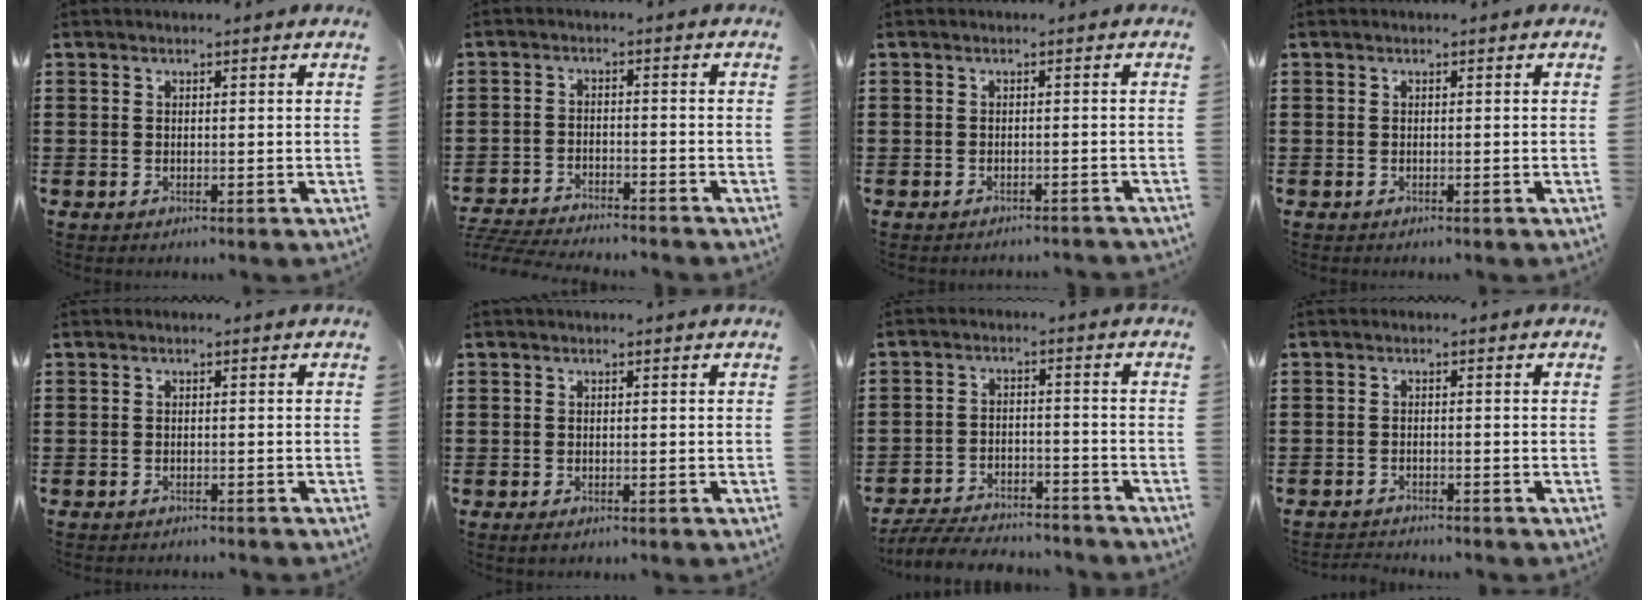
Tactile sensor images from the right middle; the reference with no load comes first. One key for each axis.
{"total": 4.5, "fx": -4.5, "fy": 0.3, "fz": 0.5, "tx": -0.023, "ty": 0.000, "tz": -0.096}
{"total": 1.1, "fx": -1.1, "fy": 0.0, "fz": 0.1, "tx": -0.004, "ty": 0.002, "tz": -0.024}
{"total": 0.0}
{"total": 0.8, "fx": -0.8, "fy": 0.1, "fz": 0.0, "tx": -0.002, "ty": 0.001, "tz": -0.018}
{"total": 0.7, "fx": -0.5, "fy": 0.4, "fz": 0.3, "tx": -0.006, "ty": -0.002, "tz": -0.009}
{"total": 6.2, "fx": -6.1, "fy": 0.9, "fz": 1.1, "tx": -0.024, "ty": 0.011, "tz": -0.121}
{"total": 1.5, "fx": -1.5, "fy": 0.1, "fz": -0.1, "tx": -0.003, "ty": 0.001, "tz": -0.032}